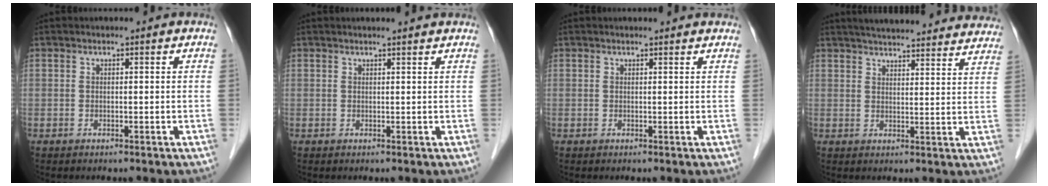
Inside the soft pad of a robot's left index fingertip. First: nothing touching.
{"total": 2.0, "force": [1.8, -0.3, 0.8], "torque": [-0.012, 0.002, 0.019]}
{"total": 1.9, "force": [1.8, 0.1, 0.4], "torque": [-0.009, 0.002, 0.013]}
{"total": 24.6, "force": [22.8, 3.7, 8.5], "torque": [-0.124, -0.020, 0.274]}